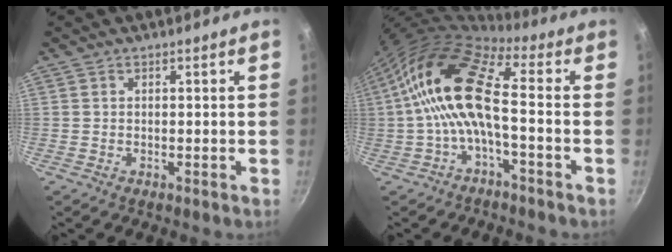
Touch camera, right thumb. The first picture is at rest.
{"total": 13.8, "force": [-1.0, 5.1, 12.8], "torque": [-0.256, 0.035, -0.035]}